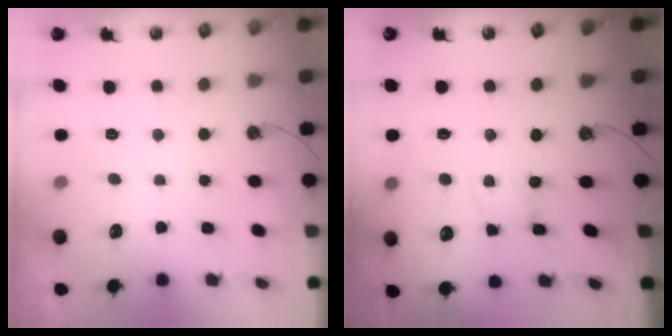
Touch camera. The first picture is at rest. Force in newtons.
{"total": 2.5, "press": 2.5, "slide": 0.1}